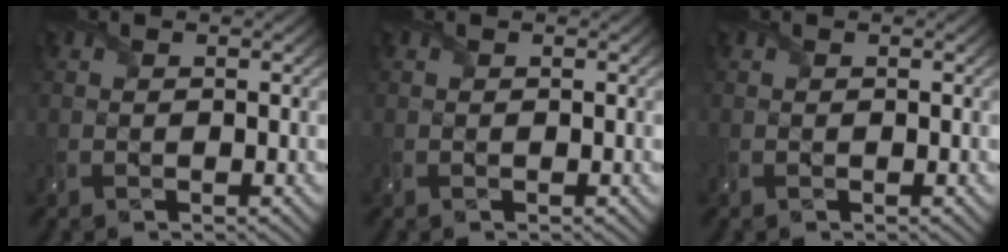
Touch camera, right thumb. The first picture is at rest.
{"total": 0.0}
{"total": 0.0}